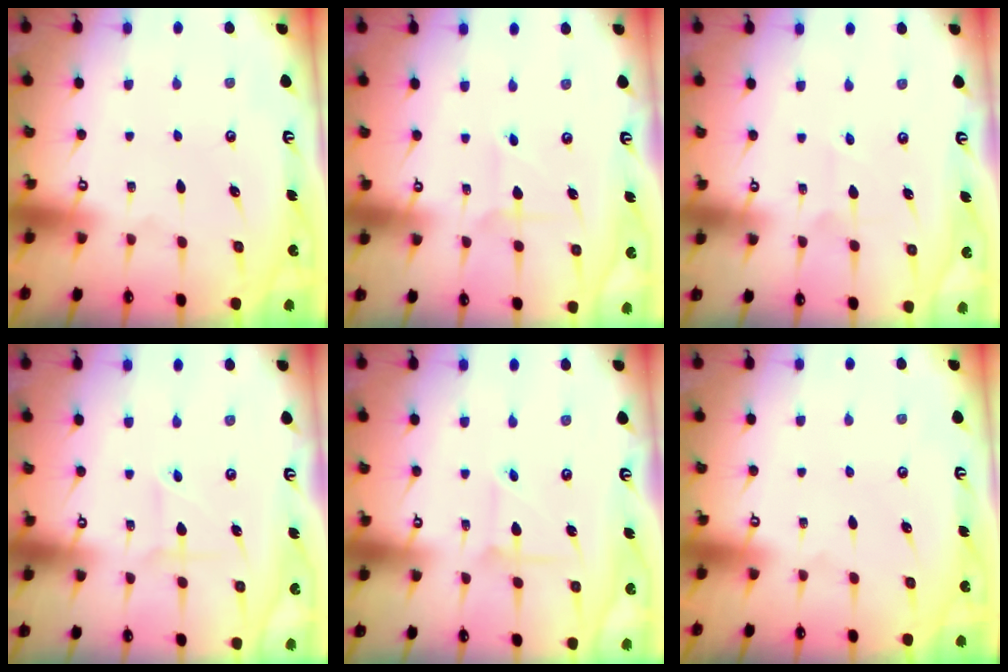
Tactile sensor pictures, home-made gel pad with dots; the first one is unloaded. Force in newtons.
{"total": 2.5, "press": 2.5, "slide": 0.2}
{"total": 2.8, "press": 2.8, "slide": 0.3}
{"total": 2.0, "press": 1.9, "slide": 0.5}
{"total": 2.3, "press": 2.3, "slide": 0.3}
{"total": 0.0}